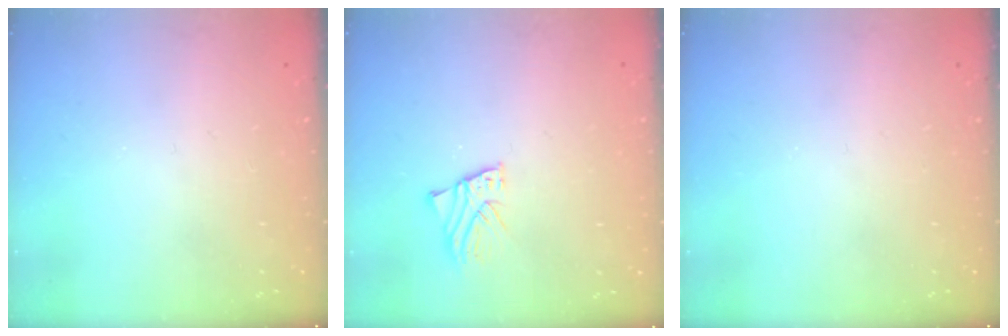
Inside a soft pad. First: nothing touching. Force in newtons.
{"total": 2.2, "press": 2.2, "slide": 0.1}
{"total": 0.0}